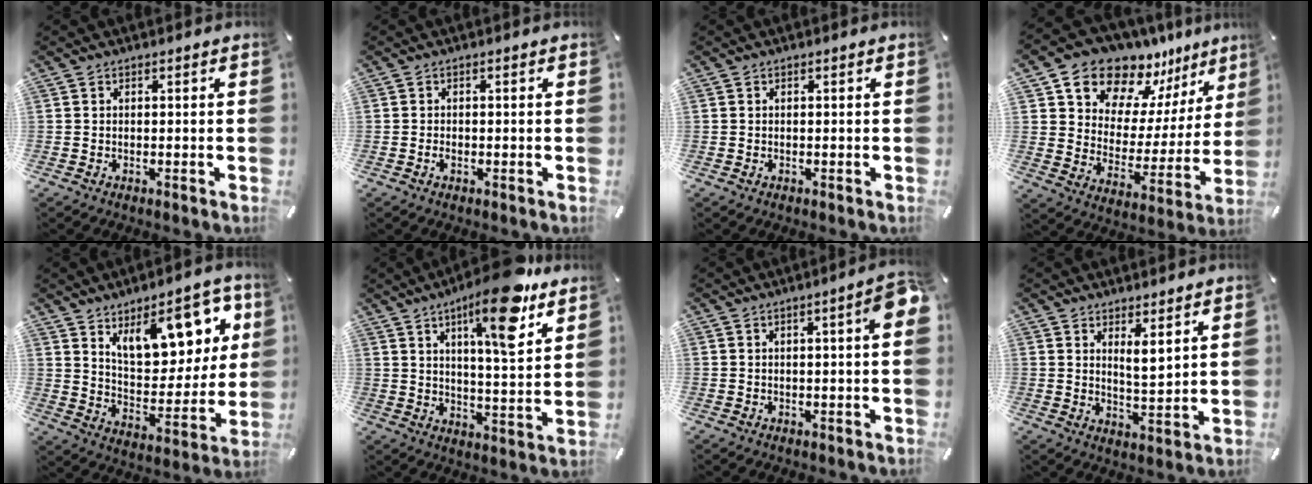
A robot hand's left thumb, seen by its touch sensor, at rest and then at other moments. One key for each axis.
{"total": 1.2, "fx": -0.4, "fy": 0.7, "fz": 0.8, "tx": -0.015, "ty": 0.001, "tz": -0.009}
{"total": 0.0}
{"total": 13.3, "fx": 11.6, "fy": 6.7, "fz": 0.4, "tx": -0.010, "ty": -0.127, "tz": 0.210}
{"total": 17.1, "fx": 10.5, "fy": 8.7, "fz": 10.3, "tx": -0.144, "ty": -0.056, "tz": 0.182}
{"total": 15.5, "fx": 9.8, "fy": 3.6, "fz": 11.4, "tx": -0.176, "ty": -0.055, "tz": 0.153}
{"total": 5.5, "fx": 1.0, "fy": 0.9, "fz": 5.3, "tx": -0.080, "ty": -0.003, "tz": 0.014}
{"total": 4.6, "fx": 3.4, "fy": 1.1, "fz": 2.8, "tx": -0.043, "ty": -0.023, "tz": 0.055}